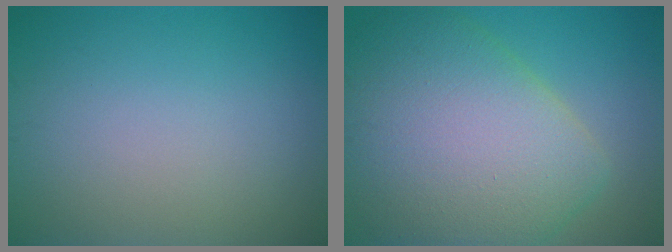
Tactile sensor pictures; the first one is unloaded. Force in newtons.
{"total": 11.5, "press": 11.5, "slide": 0.5}